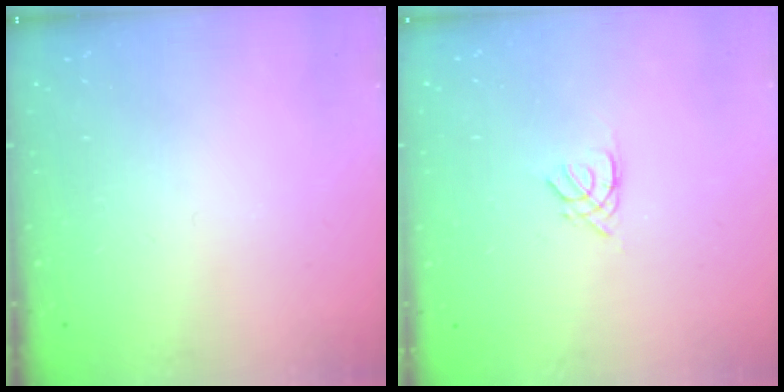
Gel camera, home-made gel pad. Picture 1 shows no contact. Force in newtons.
{"total": 1.3, "press": 1.3, "slide": 0.3}